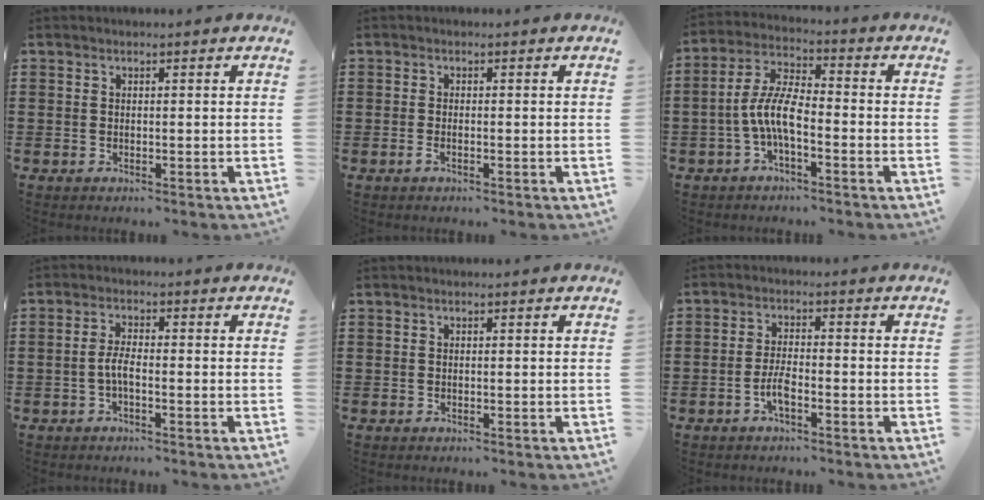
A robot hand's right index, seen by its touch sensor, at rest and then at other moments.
{"total": 1.0, "force": [-0.5, 0.2, 0.8], "torque": [-0.024, -0.008, -0.010]}
{"total": 7.5, "force": [-2.4, 2.3, 6.7], "torque": [-0.156, -0.008, -0.052]}
{"total": 2.9, "force": [-0.9, 0.7, 2.7], "torque": [-0.064, -0.003, -0.022]}
{"total": 0.0}
{"total": 3.5, "force": [-1.7, 1.1, 2.9], "torque": [-0.072, -0.003, -0.037]}